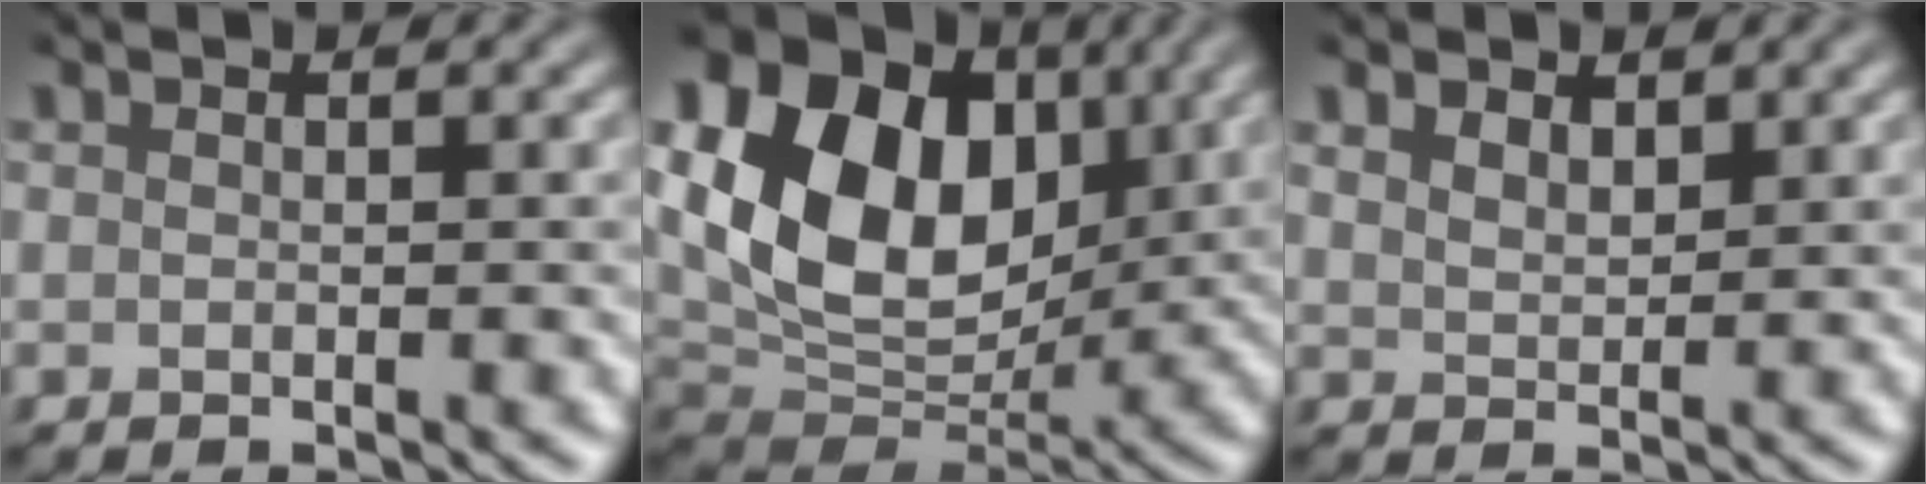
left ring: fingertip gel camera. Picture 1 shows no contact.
{"total": 15.2, "force": [4.3, 10.6, 10.0], "torque": [-0.188, 0.020, 0.077]}
{"total": 1.9, "force": [1.5, 0.9, 0.8], "torque": [-0.025, -0.003, 0.035]}